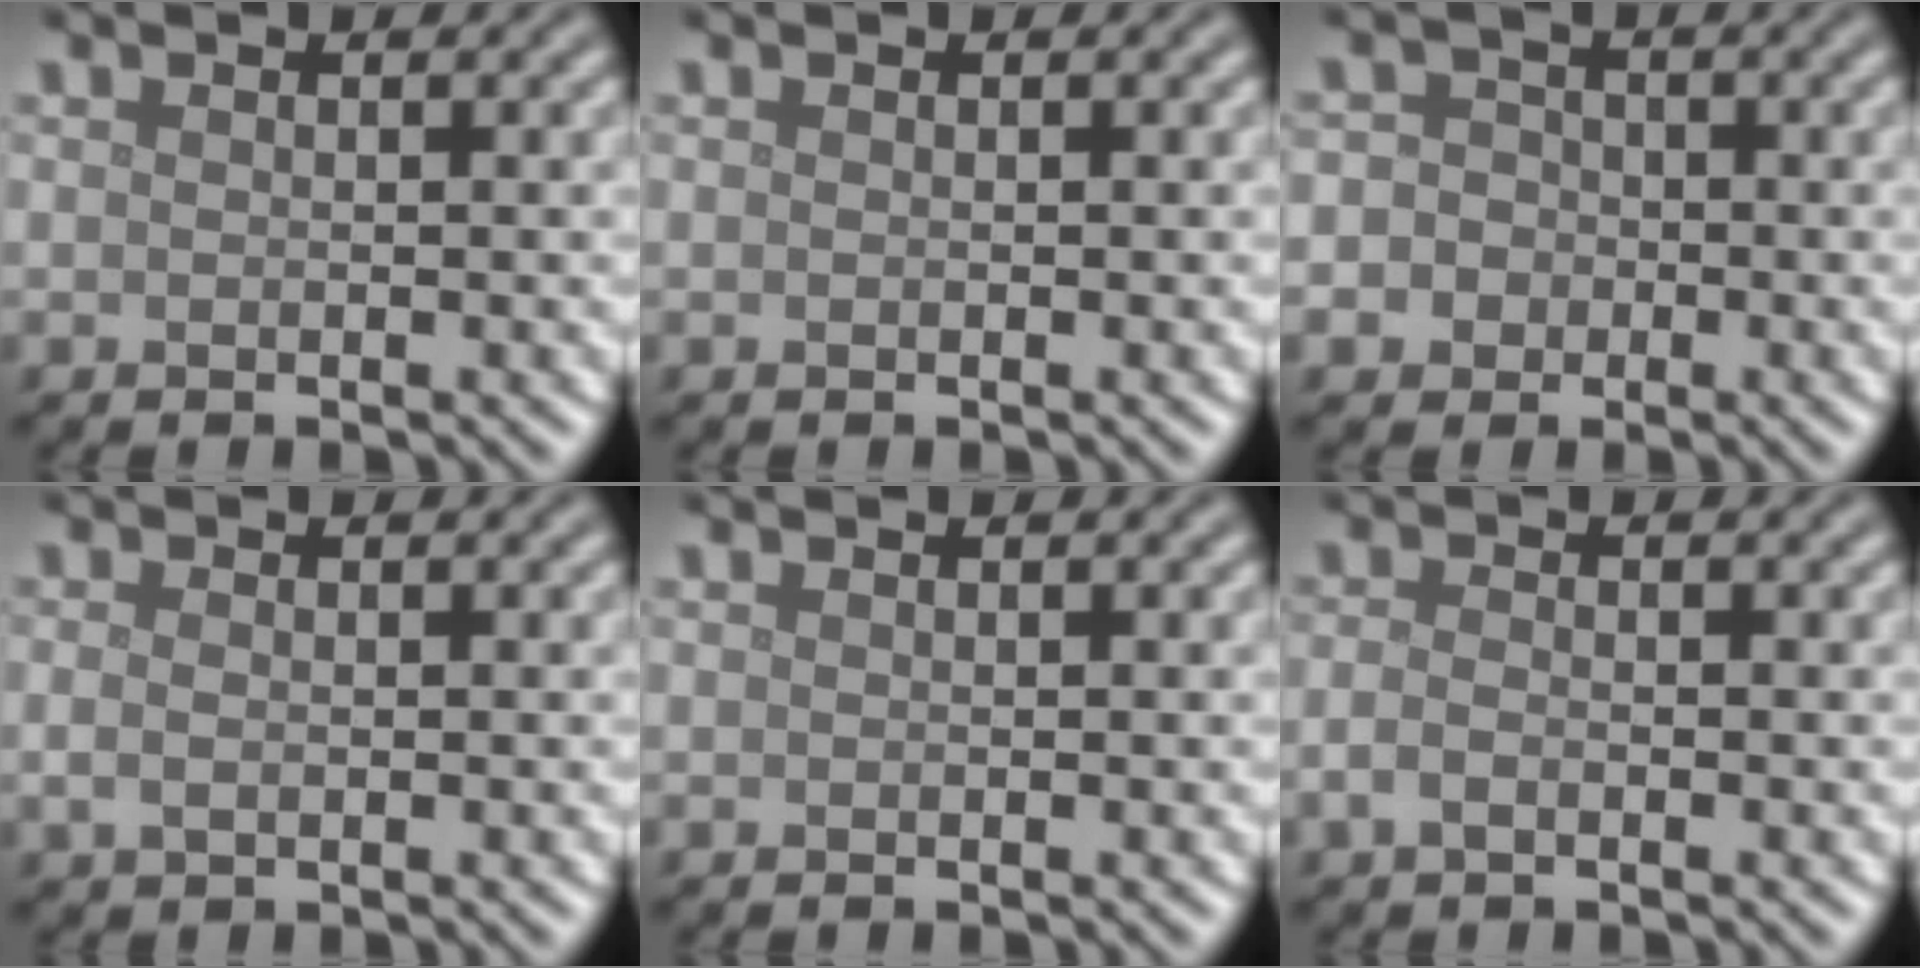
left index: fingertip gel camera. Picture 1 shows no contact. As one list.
[{"total": 0.0}, {"total": 4.8, "force": [-1.2, 4.5, 1.2], "torque": [0.002, 0.015, -0.051]}, {"total": 1.3, "force": [-0.1, 0.8, 1.0], "torque": [-0.024, -0.002, -0.002]}, {"total": 0.0}, {"total": 1.4, "force": [-0.7, 0.7, 1.0], "torque": [-0.025, -0.001, -0.017]}]